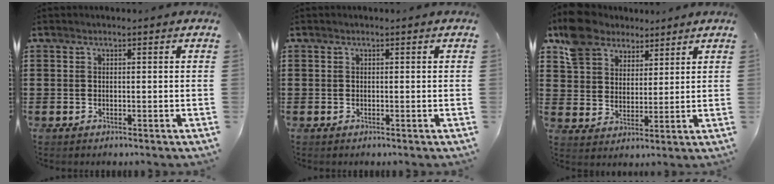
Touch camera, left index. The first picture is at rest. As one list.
[{"total": 0.0}, {"total": 7.7, "force": [6.3, 4.3, 1.0], "torque": [-0.051, -0.012, 0.122]}]